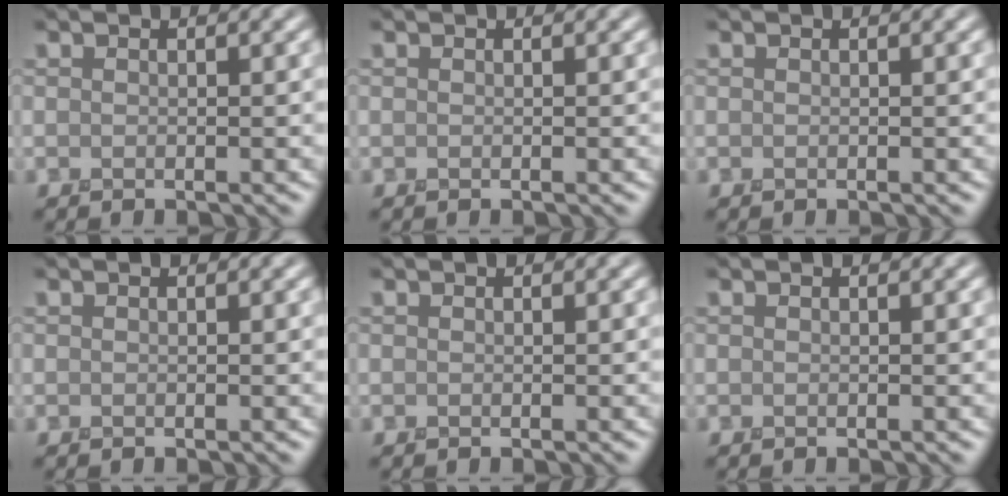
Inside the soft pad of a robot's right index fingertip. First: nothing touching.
{"total": 0.0}
{"total": 0.0}
{"total": 0.0}
{"total": 0.0}
{"total": 0.0}